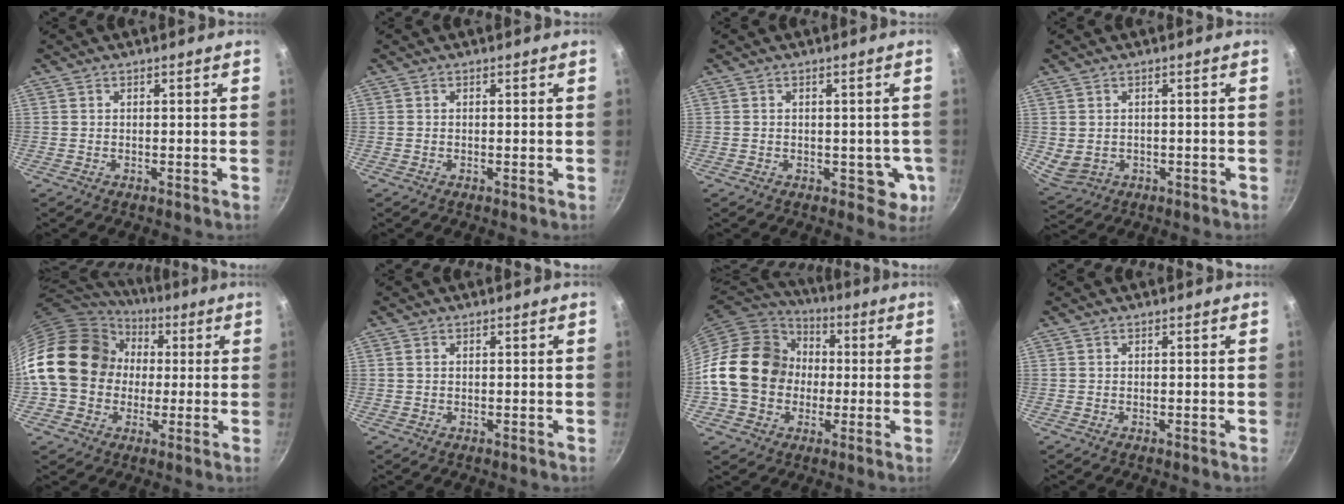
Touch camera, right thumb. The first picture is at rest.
{"total": 0.0}
{"total": 4.5, "force": [-0.7, 3.3, 3.0], "torque": [-0.012, 0.004, -0.005]}
{"total": 4.2, "force": [-0.3, 3.4, 2.4], "torque": [-0.039, 0.000, 0.014]}
{"total": 19.7, "force": [1.1, 16.5, 10.6], "torque": [-0.172, 0.043, 0.015]}
{"total": 0.9, "force": [0.2, 0.7, 0.6], "torque": [-0.009, 0.002, 0.003]}
{"total": 19.1, "force": [-0.2, 16.0, 10.3], "torque": [-0.160, 0.040, -0.006]}
{"total": 0.0}